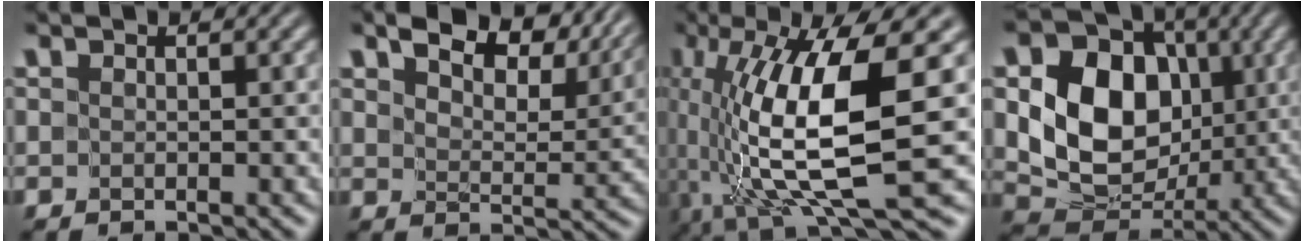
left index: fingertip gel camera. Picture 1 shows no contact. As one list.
[{"total": 8.5, "force": [6.3, 3.6, 4.5], "torque": [-0.077, 0.013, 0.090]}, {"total": 12.9, "force": [-1.1, 3.6, 12.3], "torque": [-0.227, -0.008, -0.010]}, {"total": 9.7, "force": [0.4, 7.6, 6.0], "torque": [-0.123, -0.011, 0.011]}]